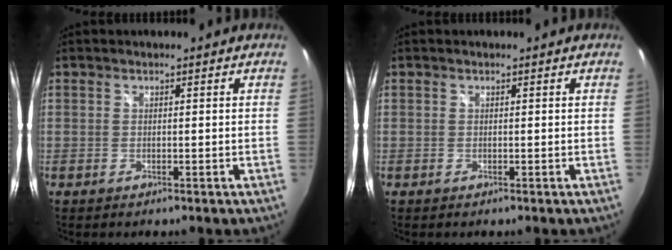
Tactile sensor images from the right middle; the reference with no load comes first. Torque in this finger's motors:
{"motor_torque": [0.10, 0.04, 0.00, 0.00]}